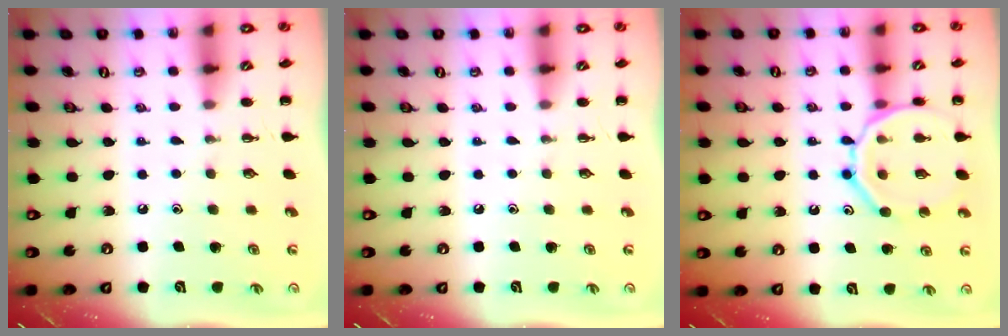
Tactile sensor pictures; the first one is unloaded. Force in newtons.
{"total": 0.0}
{"total": 14.7, "press": 14.7, "slide": 1.1}